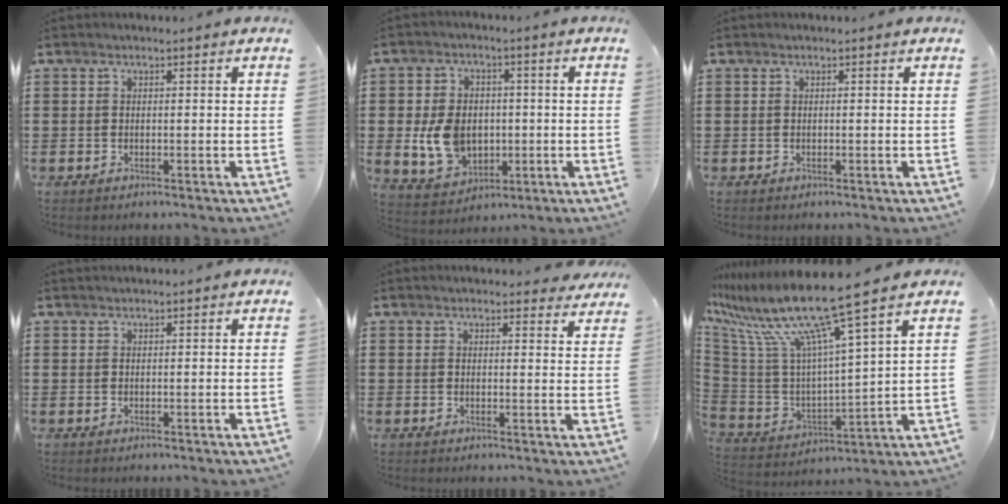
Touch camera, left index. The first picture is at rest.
{"total": 8.9, "force": [-0.4, 6.9, 5.6], "torque": [-0.129, 0.010, -0.007]}
{"total": 0.0}
{"total": 0.7, "force": [0.7, 0.0, 0.1], "torque": [-0.004, -0.001, 0.015]}
{"total": 2.8, "force": [2.8, 0.2, 0.3], "torque": [-0.005, -0.009, 0.051]}
{"total": 13.8, "force": [10.5, -0.1, 9.0], "torque": [-0.208, -0.074, 0.172]}